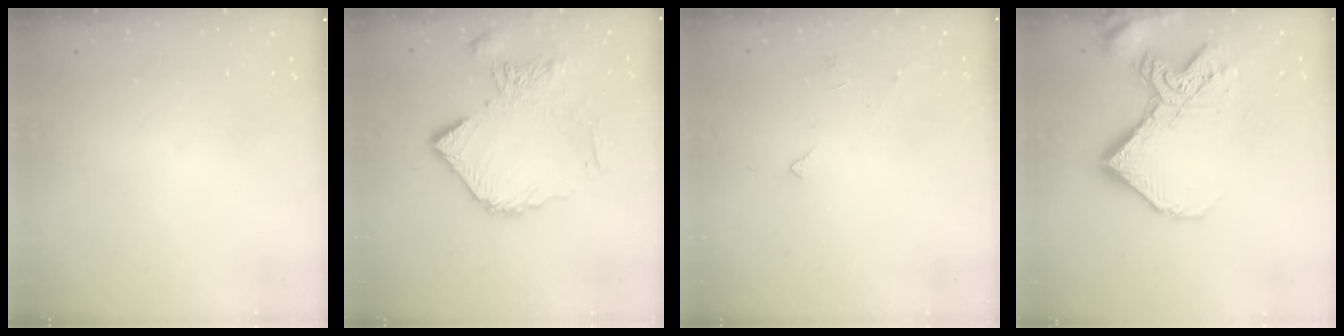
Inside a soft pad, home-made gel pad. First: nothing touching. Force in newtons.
{"total": 14.0, "press": 13.9, "slide": 1.6}
{"total": 2.2, "press": 2.1, "slide": 0.4}
{"total": 16.2, "press": 16.1, "slide": 2.2}